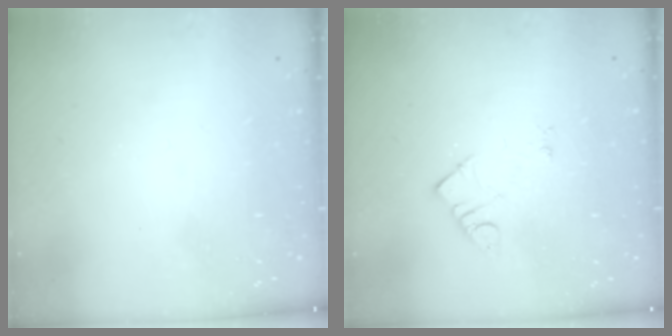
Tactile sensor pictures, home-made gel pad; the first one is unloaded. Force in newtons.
{"total": 3.8, "press": 3.8, "slide": 0.5}